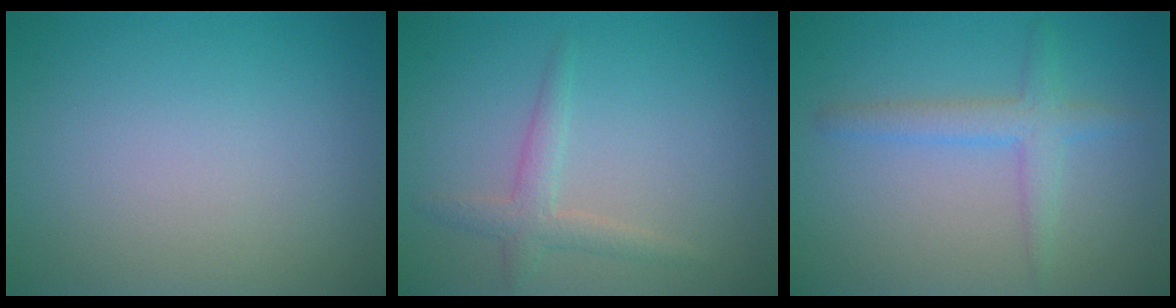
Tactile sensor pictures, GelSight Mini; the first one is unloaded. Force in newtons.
{"total": 2.1, "press": 2.0, "slide": 0.1}
{"total": 2.6, "press": 2.6, "slide": 0.1}